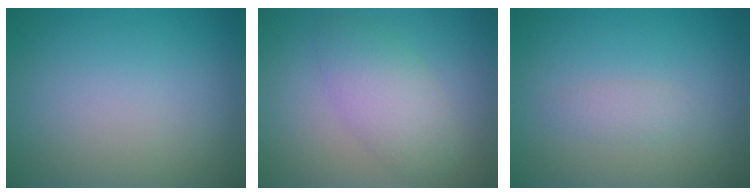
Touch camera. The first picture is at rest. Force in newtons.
{"total": 3.9, "press": 3.9, "slide": 0.1}
{"total": 1.1, "press": 1.1, "slide": 0.1}